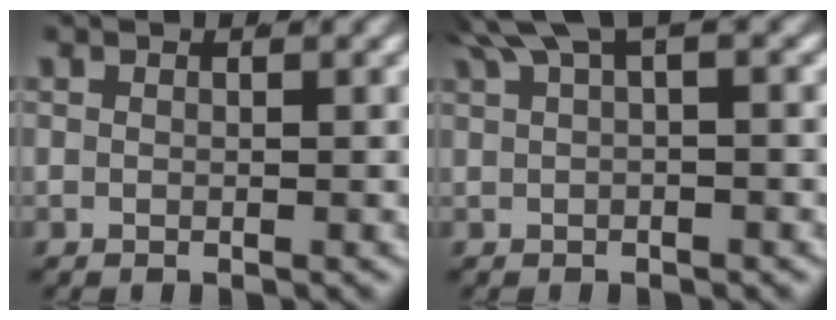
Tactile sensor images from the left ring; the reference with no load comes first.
{"total": 3.2, "force": [2.0, 0.6, 2.4], "torque": [-0.036, 0.011, 0.035]}